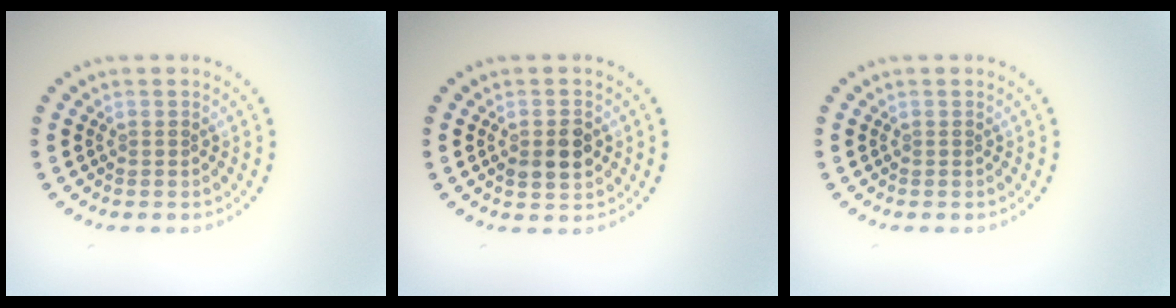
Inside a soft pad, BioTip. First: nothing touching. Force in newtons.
{"total": 2.9, "press": 2.9, "slide": 0.2}
{"total": 0.0}